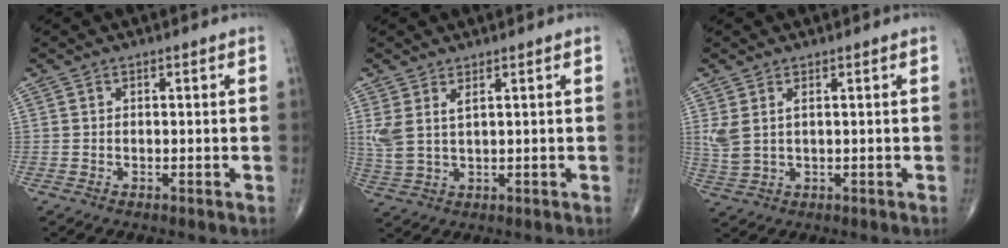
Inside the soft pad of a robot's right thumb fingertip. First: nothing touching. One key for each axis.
{"total": 4.8, "fx": 2.0, "fy": 1.8, "fz": 3.9, "tx": -0.102, "ty": -0.004, "tz": 0.052}
{"total": 4.1, "fx": 1.3, "fy": 2.0, "fz": 3.4, "tx": -0.089, "ty": 0.005, "tz": 0.034}